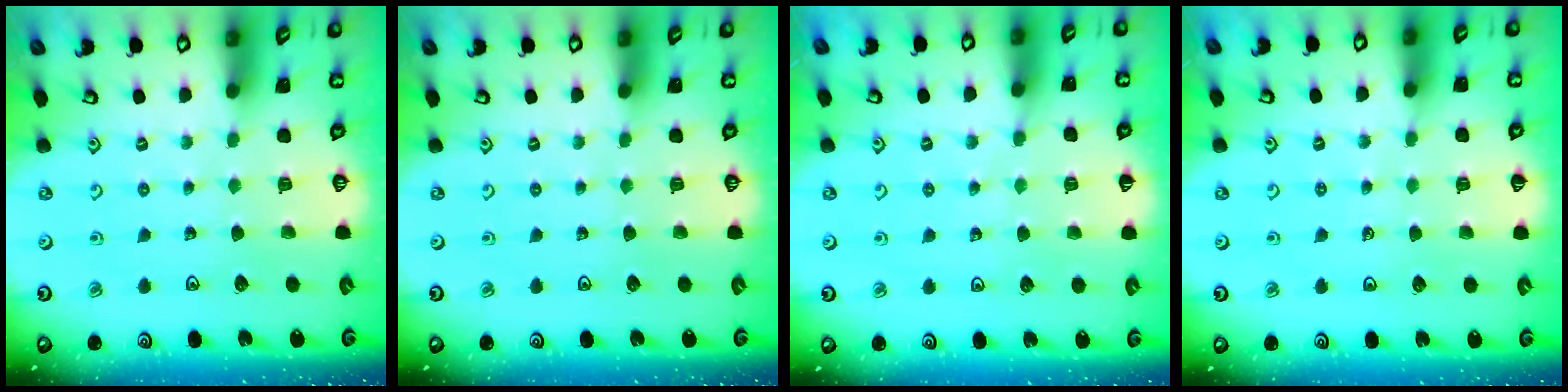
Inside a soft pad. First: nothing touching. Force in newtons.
{"total": 0.0}
{"total": 5.4, "press": 5.4, "slide": 0.9}
{"total": 2.1, "press": 2.0, "slide": 0.3}